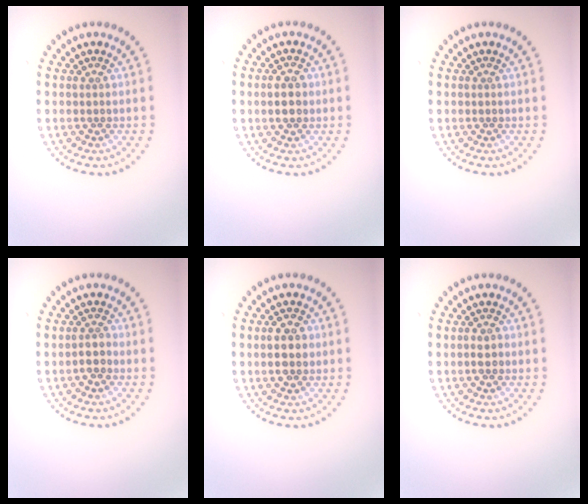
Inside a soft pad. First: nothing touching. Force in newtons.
{"total": 2.7, "press": 2.7, "slide": 0.1}
{"total": 0.0}
{"total": 1.4, "press": 1.2, "slide": 0.7}
{"total": 2.3, "press": 2.3, "slide": 0.1}
{"total": 1.1, "press": 1.1, "slide": 0.2}